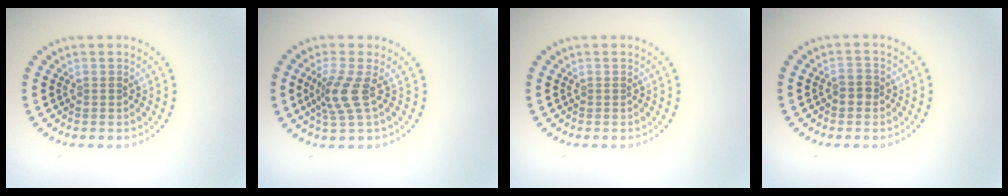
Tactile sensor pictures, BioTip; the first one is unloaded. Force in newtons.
{"total": 2.9, "press": 2.2, "slide": 1.9}
{"total": 0.0}
{"total": 1.4, "press": 1.4, "slide": 0.3}